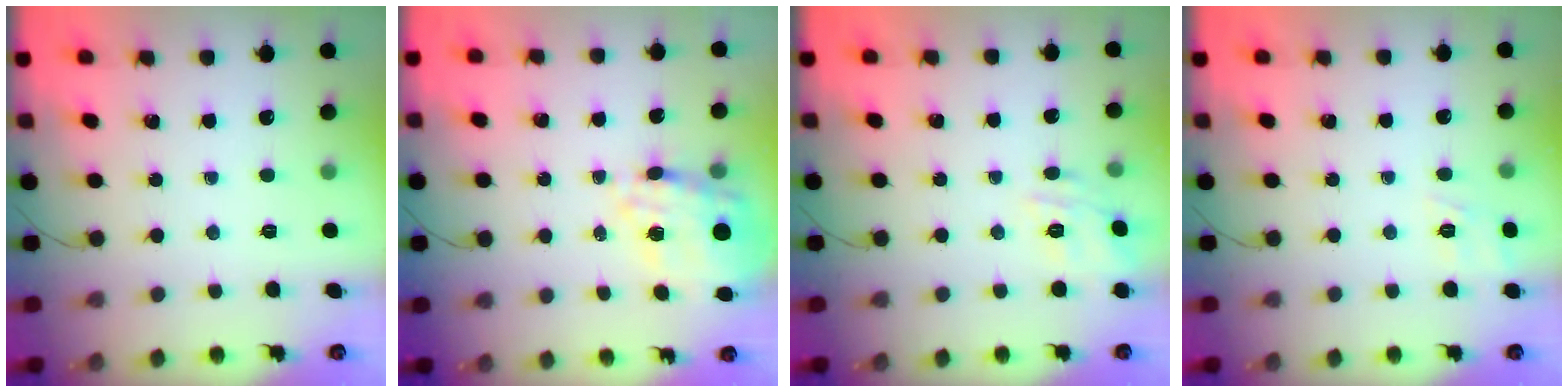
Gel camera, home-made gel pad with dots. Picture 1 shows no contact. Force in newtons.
{"total": 17.7, "press": 17.4, "slide": 3.3}
{"total": 12.5, "press": 12.4, "slide": 1.7}
{"total": 3.2, "press": 2.6, "slide": 1.8}